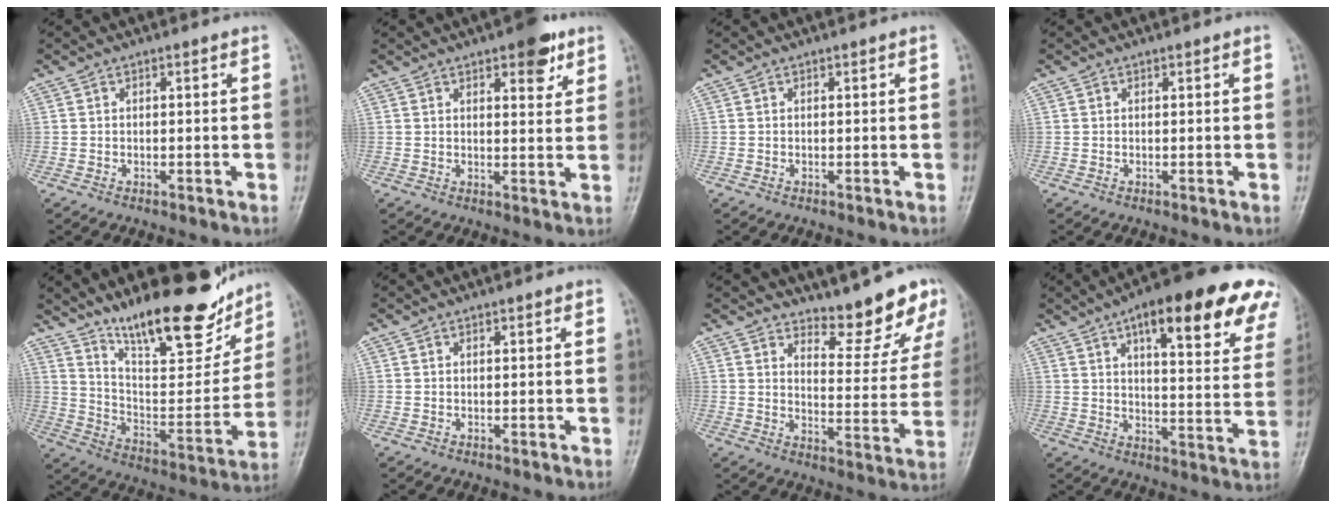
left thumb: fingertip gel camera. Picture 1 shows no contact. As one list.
[{"total": 6.4, "force": [3.8, 2.7, 4.5], "torque": [-0.037, -0.017, 0.044]}, {"total": 0.0}, {"total": 0.0}, {"total": 22.8, "force": [16.7, 7.1, 13.7], "torque": [-0.161, -0.089, 0.274]}, {"total": 0.5, "force": [0.2, 0.2, 0.4], "torque": [-0.006, 0.001, 0.002]}, {"total": 11.7, "force": [10.1, 3.4, 4.9], "torque": [-0.031, -0.088, 0.132]}, {"total": 24.1, "force": [13.7, 7.6, 18.3], "torque": [-0.209, -0.024, 0.175]}]